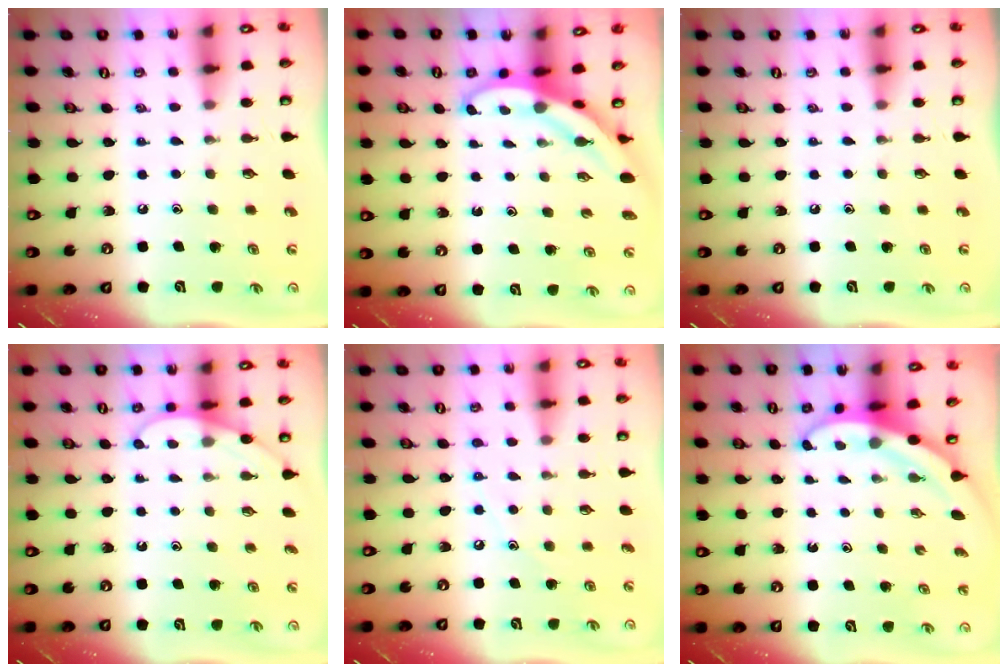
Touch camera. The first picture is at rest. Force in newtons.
{"total": 3.4, "press": 3.4, "slide": 0.1}
{"total": 0.0}
{"total": 4.6, "press": 4.5, "slide": 0.4}
{"total": 6.3, "press": 6.3, "slide": 0.3}
{"total": 3.4, "press": 3.4, "slide": 0.1}